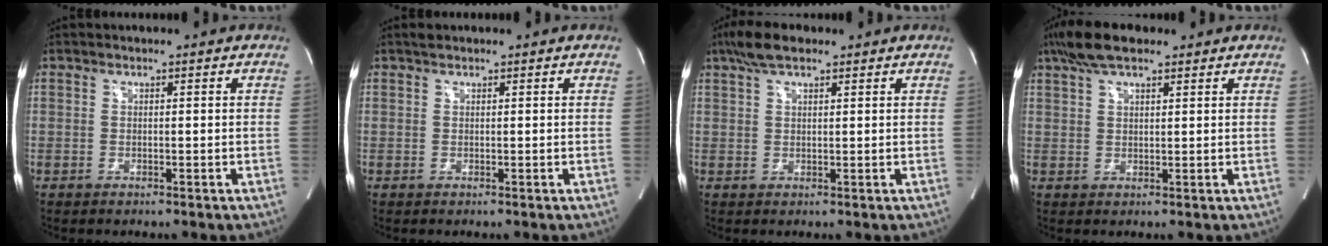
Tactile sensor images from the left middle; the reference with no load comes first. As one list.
[{"total": 0.7, "force": [0.6, 0.2, 0.3], "torque": [-0.015, 0.011, 0.015]}, {"total": 5.3, "force": [3.8, 1.7, 3.4], "torque": [-0.076, 0.020, 0.069]}, {"total": 7.3, "force": [5.3, 2.3, 4.6], "torque": [-0.097, 0.024, 0.096]}]